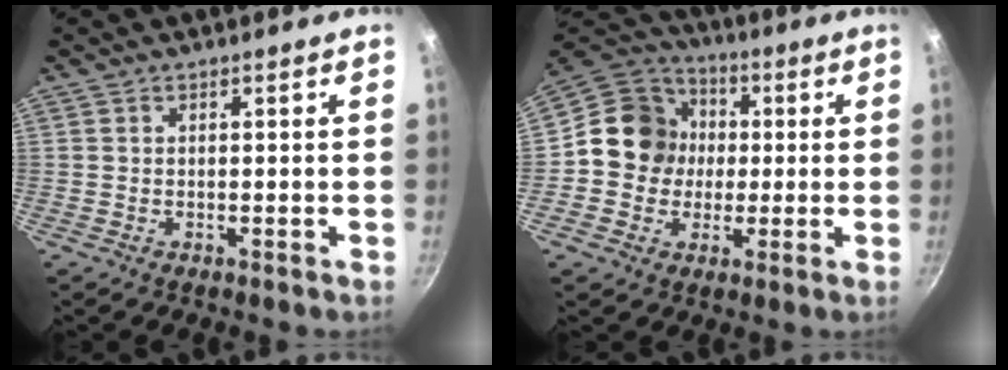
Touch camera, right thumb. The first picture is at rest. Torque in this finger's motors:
{"motor_torque": [1.24, 1.96, 0.65, -0.80, 0.20]}